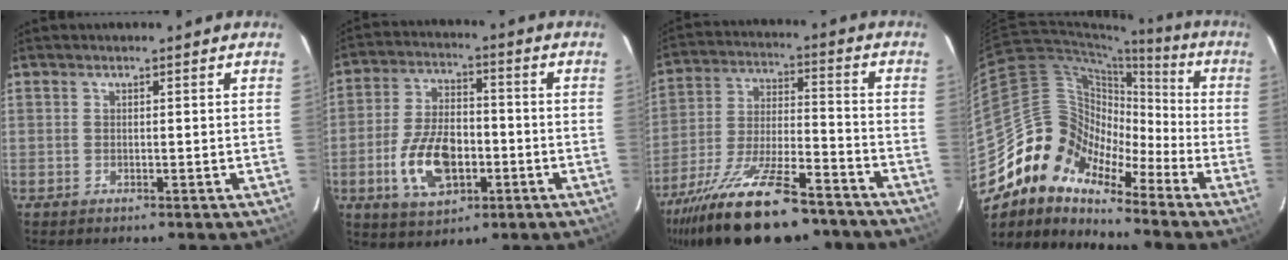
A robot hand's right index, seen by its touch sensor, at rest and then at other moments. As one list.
[{"total": 13.1, "force": [-4.0, 7.4, 10.0], "torque": [-0.202, 0.005, -0.062]}, {"total": 24.0, "force": [-17.8, 7.4, 14.3], "torque": [-0.272, -0.043, -0.280]}, {"total": 11.4, "force": [-8.7, 6.5, 3.4], "torque": [-0.056, 0.037, -0.193]}]